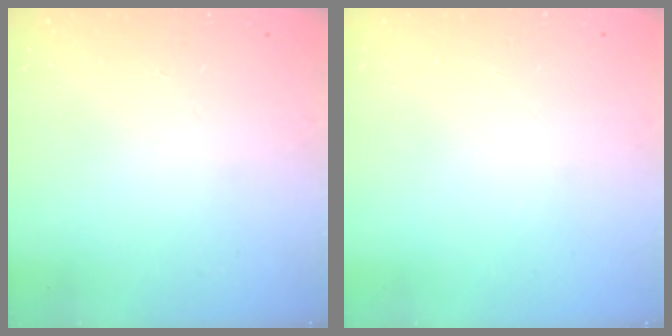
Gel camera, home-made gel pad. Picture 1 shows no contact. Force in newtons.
{"total": 0.0}